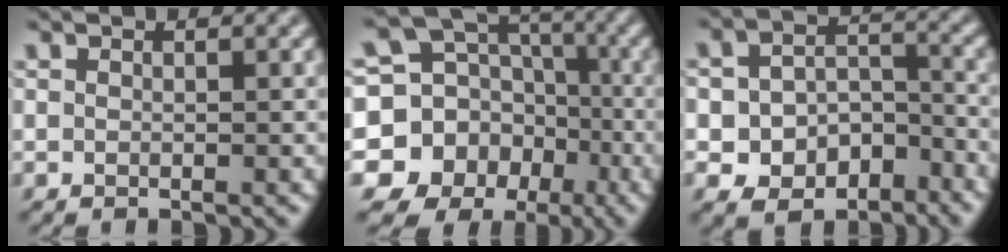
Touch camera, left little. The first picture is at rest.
{"total": 13.8, "force": [-5.0, 12.2, 3.8], "torque": [-0.107, -0.023, -0.094]}
{"total": 6.4, "force": [-3.3, 4.5, 3.2], "torque": [-0.033, 0.009, -0.058]}